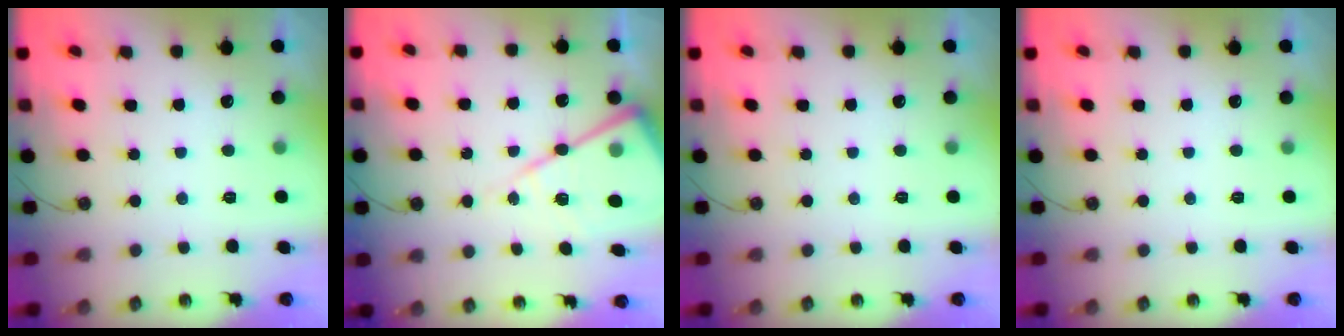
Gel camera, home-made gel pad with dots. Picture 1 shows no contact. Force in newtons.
{"total": 16.1, "press": 16.0, "slide": 1.1}
{"total": 0.0}
{"total": 0.0}